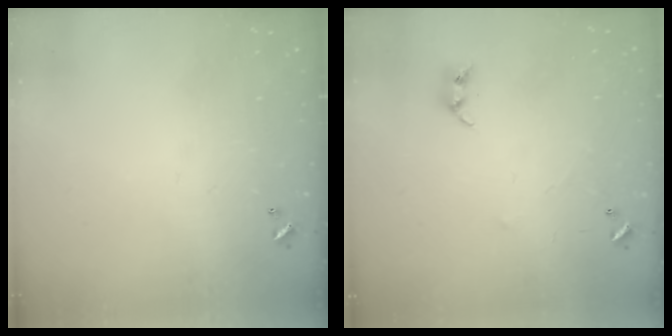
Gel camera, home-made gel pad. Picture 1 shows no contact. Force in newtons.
{"total": 5.0, "press": 4.9, "slide": 0.2}